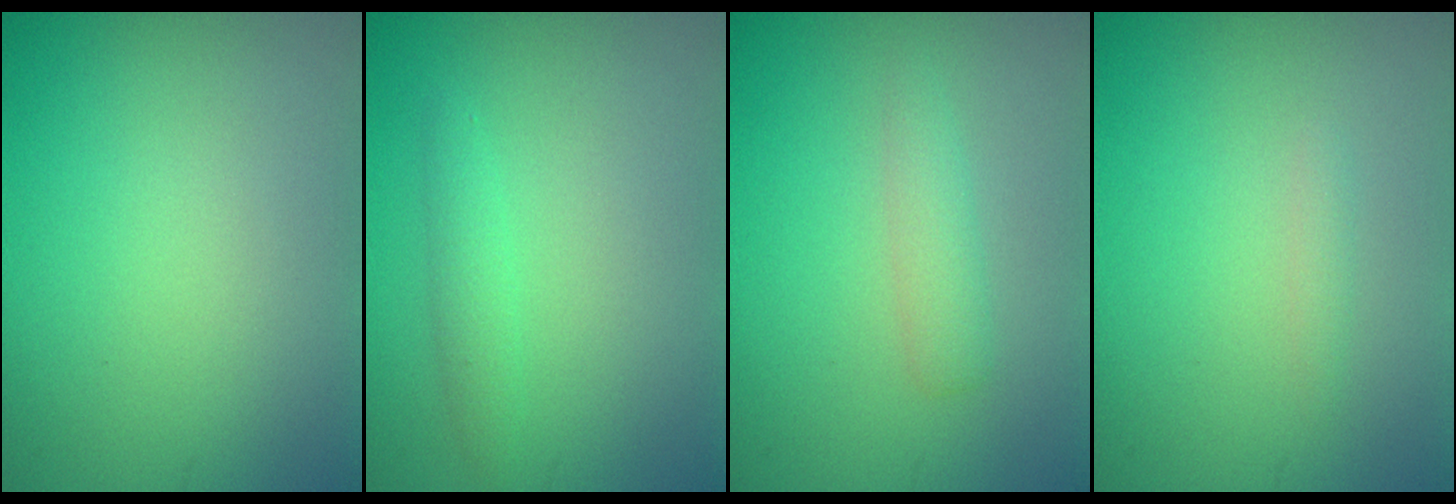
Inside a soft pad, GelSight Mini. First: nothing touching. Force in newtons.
{"total": 1.4, "press": 1.4, "slide": 0.1}
{"total": 1.7, "press": 1.7, "slide": 0.1}
{"total": 0.7, "press": 0.7, "slide": 0.0}